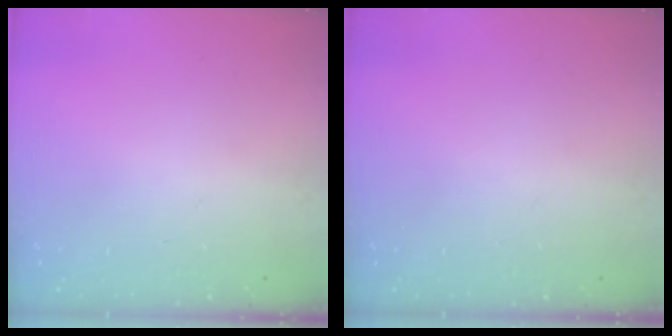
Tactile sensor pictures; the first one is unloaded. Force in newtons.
{"total": 0.0}